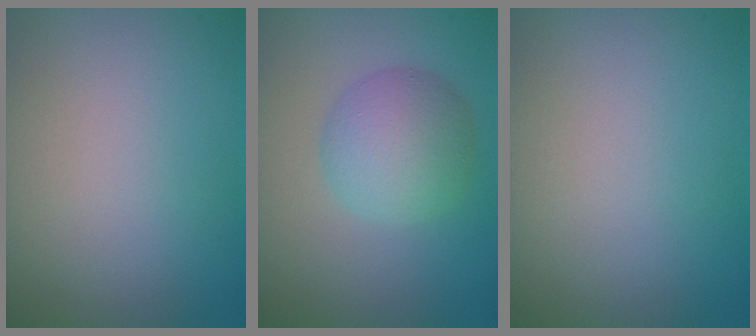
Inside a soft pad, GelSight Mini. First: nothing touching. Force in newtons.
{"total": 5.1, "press": 5.1, "slide": 0.1}
{"total": 0.0}